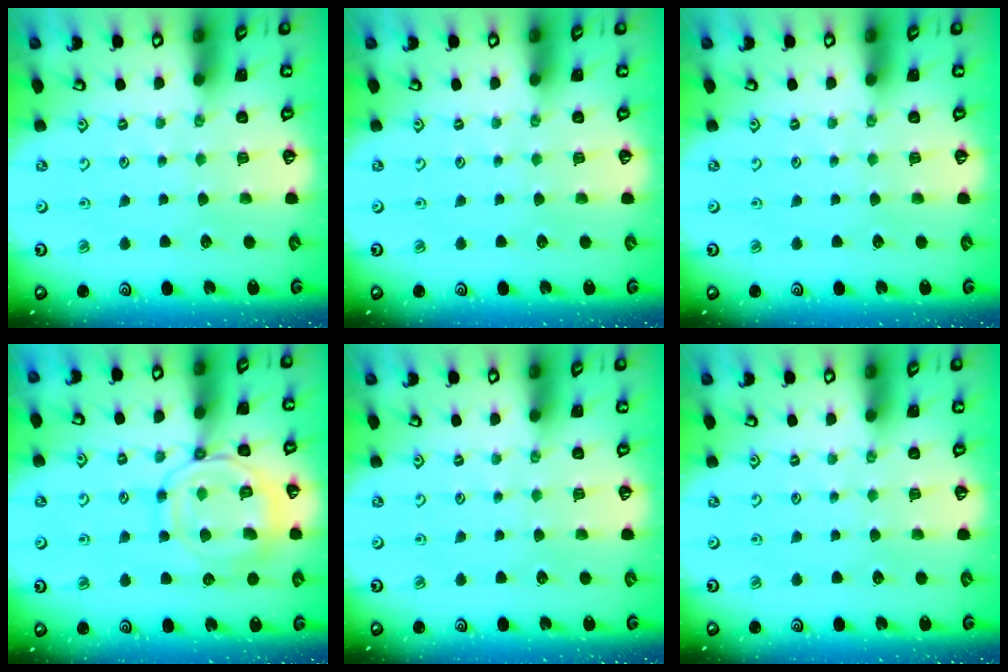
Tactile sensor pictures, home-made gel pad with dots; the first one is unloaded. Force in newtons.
{"total": 0.0}
{"total": 0.0}
{"total": 13.3, "press": 13.2, "slide": 1.2}
{"total": 0.0}
{"total": 0.0}